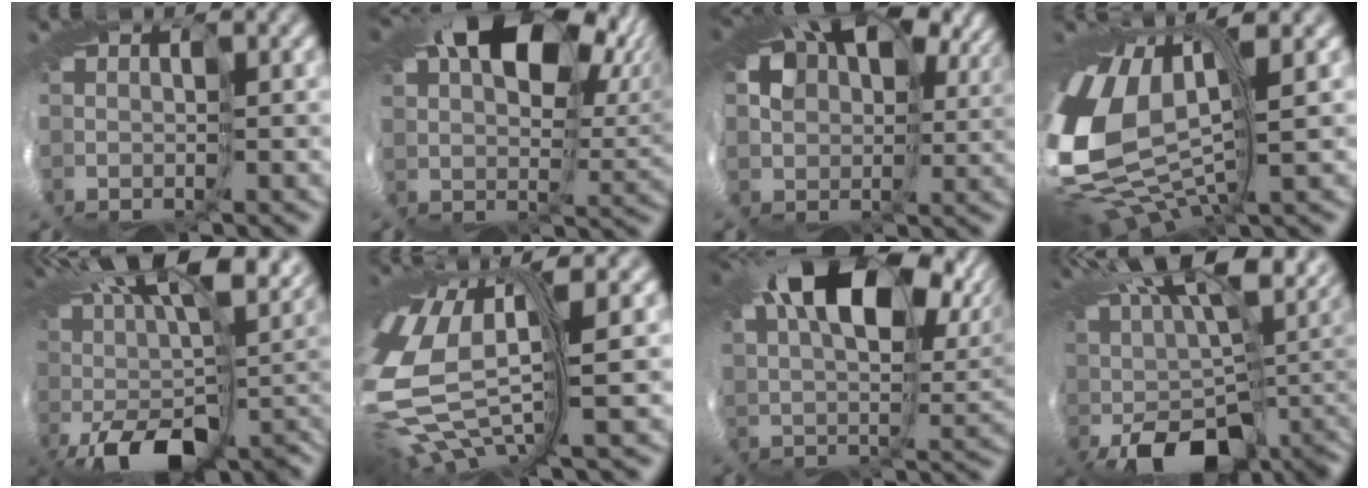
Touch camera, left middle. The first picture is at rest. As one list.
[{"total": 14.9, "force": [7.5, 8.3, 9.8], "torque": [-0.153, 0.038, 0.129]}, {"total": 15.3, "force": [7.4, 10.6, 8.1], "torque": [-0.191, 0.038, 0.137]}, {"total": 12.8, "force": [1.3, 7.0, 10.6], "torque": [-0.258, -0.014, 0.031]}, {"total": 13.3, "force": [0.2, 7.2, 11.2], "torque": [-0.161, -0.027, 0.034]}, {"total": 9.9, "force": [1.4, 4.5, 8.7], "torque": [-0.250, -0.015, 0.038]}, {"total": 14.4, "force": [6.9, 6.9, 10.6], "torque": [-0.168, 0.036, 0.103]}, {"total": 12.7, "force": [1.2, 7.4, 10.3], "torque": [-0.142, -0.014, 0.052]}]